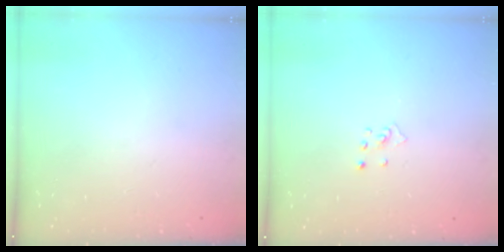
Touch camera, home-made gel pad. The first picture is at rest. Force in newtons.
{"total": 2.9, "press": 2.9, "slide": 0.3}